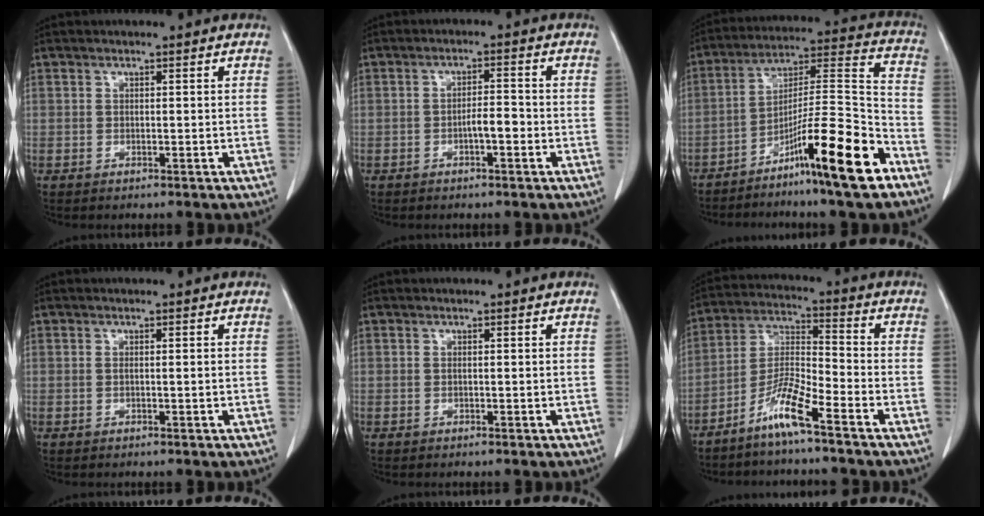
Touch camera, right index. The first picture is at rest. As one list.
[{"total": 2.9, "force": [-1.1, 0.6, 2.6], "torque": [-0.041, 0.005, -0.019]}, {"total": 17.0, "force": [-10.2, 0.0, 13.6], "torque": [-0.230, -0.007, -0.171]}, {"total": 0.7, "force": [0.1, 0.0, 0.7], "torque": [-0.009, 0.001, 0.007]}, {"total": 0.0}, {"total": 8.0, "force": [-5.6, -0.1, 5.8], "torque": [-0.121, -0.013, -0.115]}]